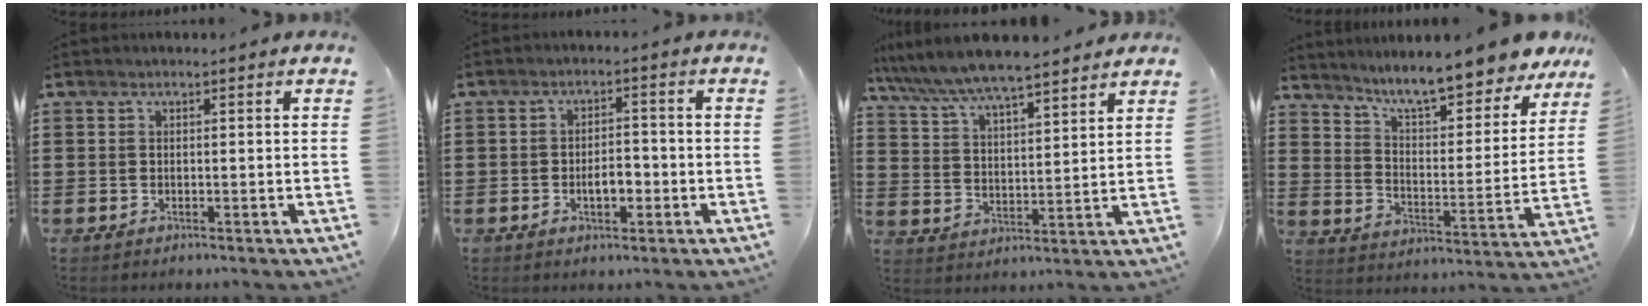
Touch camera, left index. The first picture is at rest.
{"total": 4.1, "force": [-1.1, 2.0, 3.4], "torque": [-0.055, 0.002, -0.023]}
{"total": 7.2, "force": [6.7, 0.4, 2.6], "torque": [-0.078, -0.031, 0.118]}
{"total": 9.4, "force": [8.6, -0.2, 3.9], "torque": [-0.099, -0.058, 0.145]}